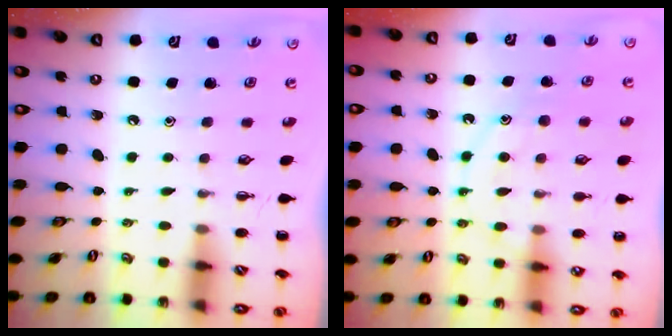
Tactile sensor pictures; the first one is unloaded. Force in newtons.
{"total": 11.9, "press": 11.9, "slide": 0.8}